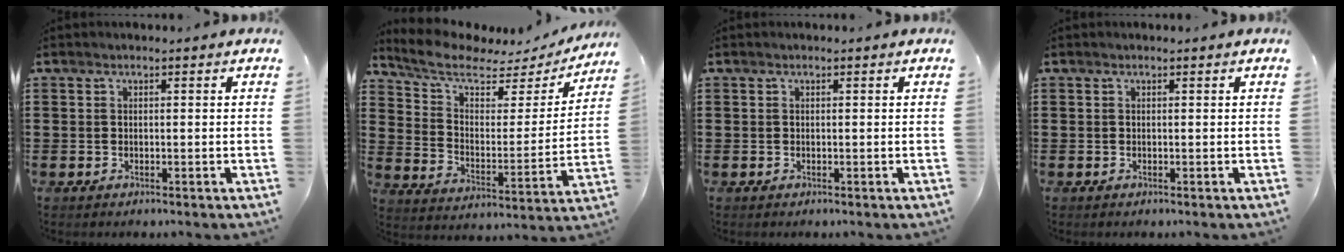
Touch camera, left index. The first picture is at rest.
{"total": 6.9, "force": [5.4, 2.5, 3.5], "torque": [-0.095, -0.029, 0.089]}
{"total": 0.0}
{"total": 0.0}